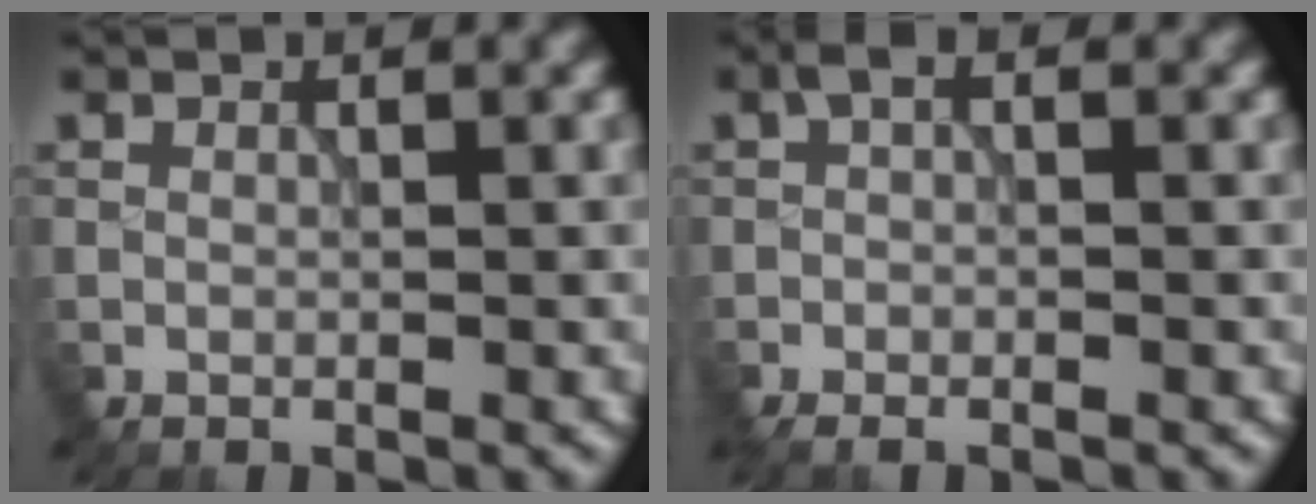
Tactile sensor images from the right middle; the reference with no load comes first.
{"total": 3.1, "force": [-0.4, 1.0, 2.9], "torque": [-0.056, 0.000, -0.010]}